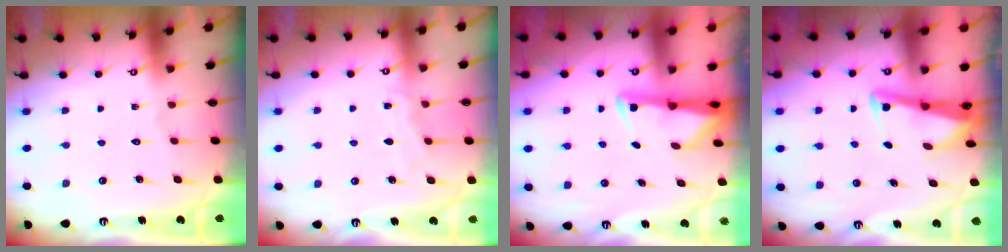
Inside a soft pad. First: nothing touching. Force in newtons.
{"total": 4.0, "press": 3.9, "slide": 0.5}
{"total": 3.0, "press": 2.9, "slide": 0.5}
{"total": 3.1, "press": 3.1, "slide": 0.4}